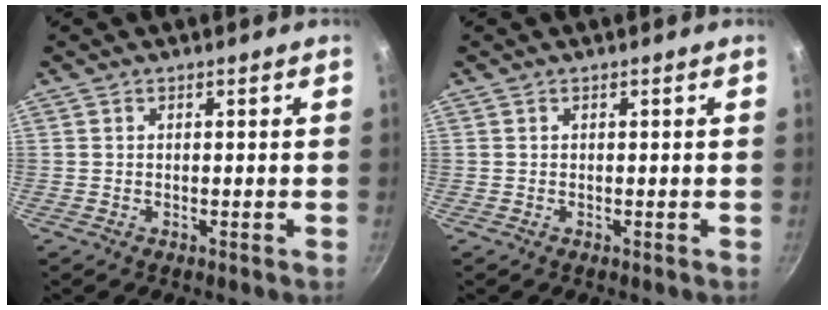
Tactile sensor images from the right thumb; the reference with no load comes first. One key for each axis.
{"total": 0.0}